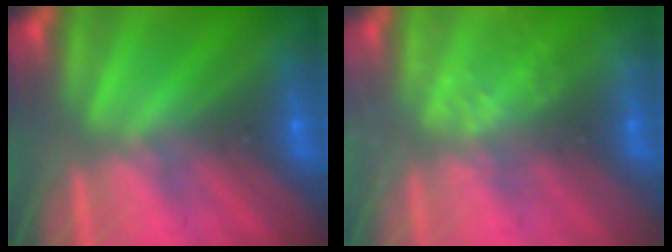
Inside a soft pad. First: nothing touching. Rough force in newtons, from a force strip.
{"total": 2.4}